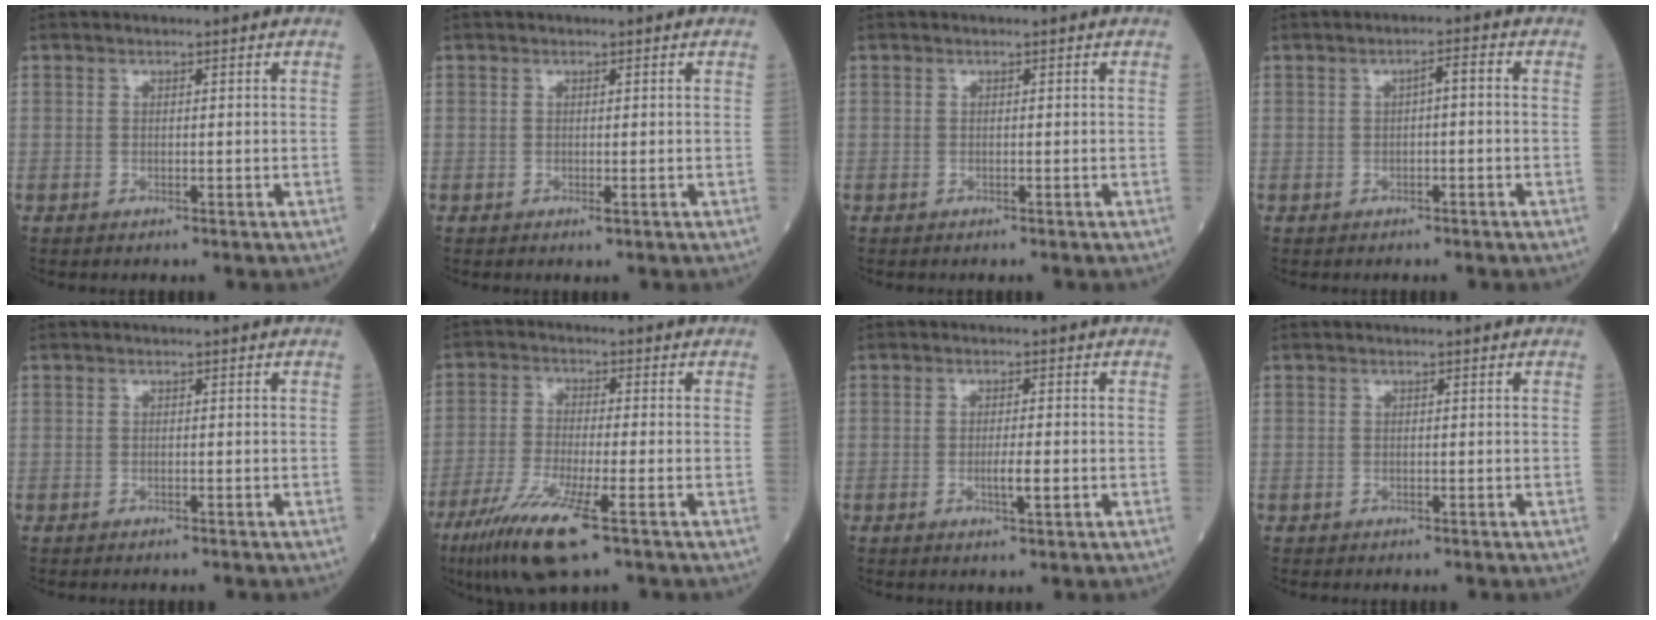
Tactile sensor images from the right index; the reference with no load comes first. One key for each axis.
{"total": 1.0, "fx": -0.2, "fy": 0.2, "fz": 0.9, "tx": -0.019, "ty": -0.005, "tz": 0.000}
{"total": 0.0}
{"total": 2.3, "fx": 0.0, "fy": 0.6, "fz": 2.2, "tx": -0.041, "ty": 0.013, "tz": 0.001}
{"total": 1.5, "fx": -1.3, "fy": 0.3, "fz": 0.6, "tx": -0.016, "ty": -0.005, "tz": -0.015}
{"total": 11.1, "fx": -6.4, "fy": 1.1, "fz": 9.0, "tx": -0.182, "ty": -0.033, "tz": -0.114}
{"total": 3.0, "fx": -0.8, "fy": 0.4, "fz": 2.8, "tx": -0.052, "ty": -0.002, "tz": -0.012}
{"total": 0.0}